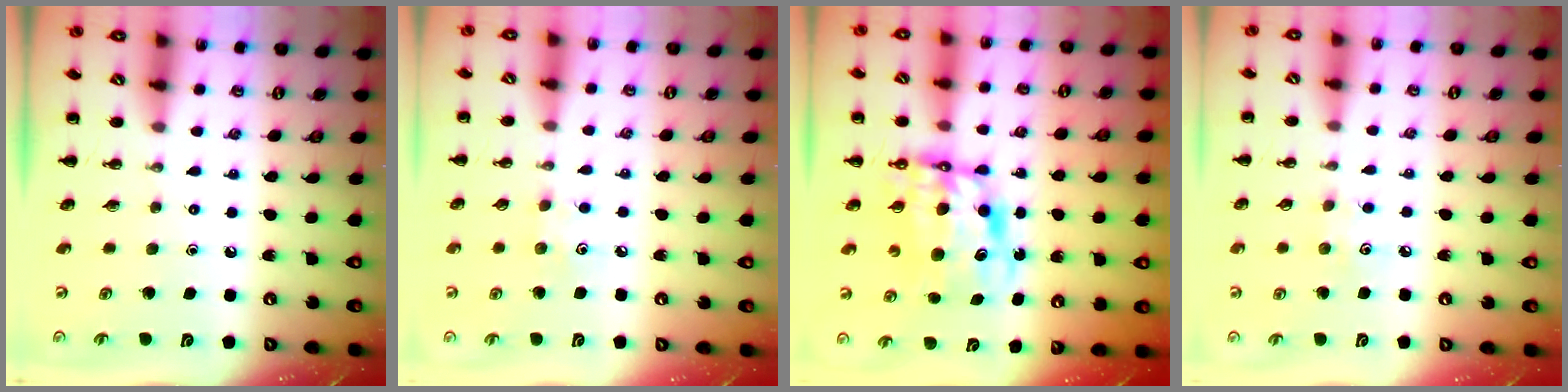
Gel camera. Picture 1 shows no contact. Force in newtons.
{"total": 6.2, "press": 6.1, "slide": 1.3}
{"total": 10.5, "press": 10.0, "slide": 3.2}
{"total": 3.7, "press": 3.6, "slide": 0.9}